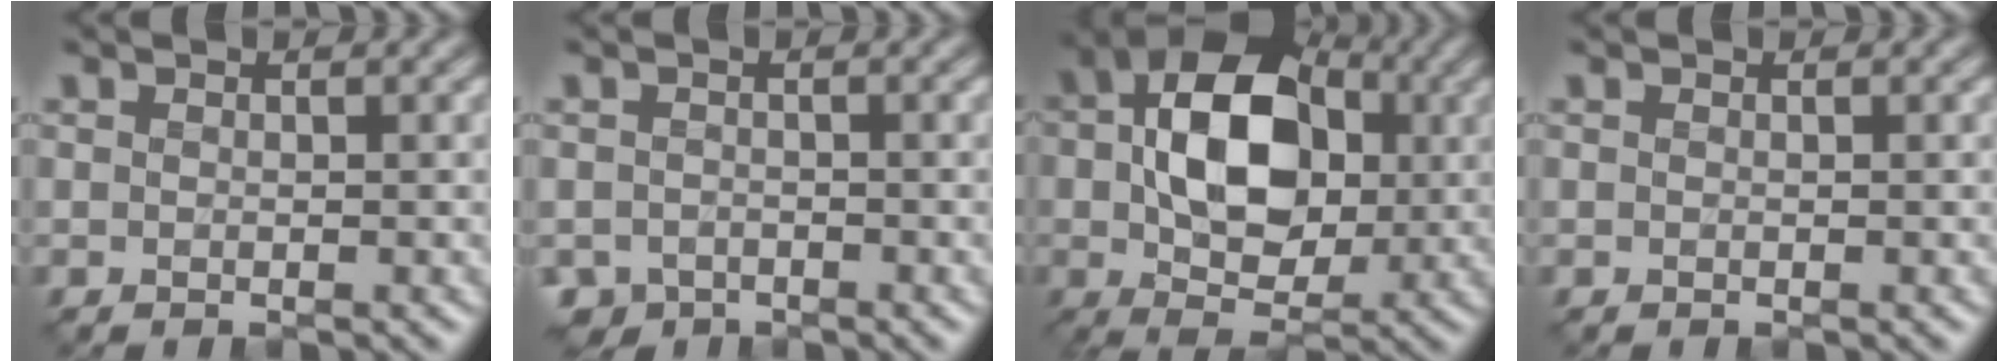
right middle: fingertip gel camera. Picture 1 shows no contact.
{"total": 2.0, "force": [-1.6, 1.2, 0.1], "torque": [0.005, -0.010, -0.035]}
{"total": 11.4, "force": [1.3, 7.4, 8.6], "torque": [-0.147, 0.009, 0.016]}
{"total": 0.0}